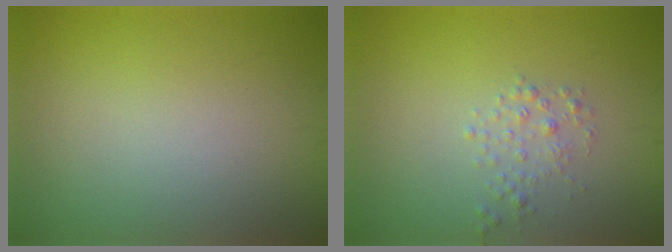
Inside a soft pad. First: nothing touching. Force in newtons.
{"total": 1.4, "press": 1.4, "slide": 0.0}